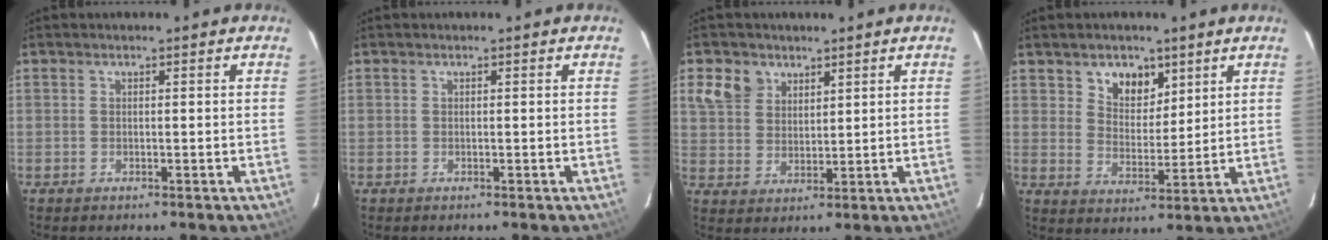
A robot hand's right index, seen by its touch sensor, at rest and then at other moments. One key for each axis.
{"total": 0.0}
{"total": 6.5, "fx": 3.4, "fy": 5.0, "fz": 2.4, "tx": -0.054, "ty": 0.021, "tz": 0.068}
{"total": 6.8, "fx": 4.1, "fy": 4.8, "fz": 2.6, "tx": -0.032, "ty": -0.001, "tz": 0.075}